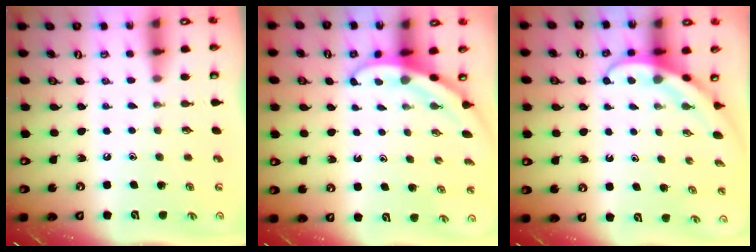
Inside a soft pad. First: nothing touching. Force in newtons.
{"total": 3.0, "press": 3.0, "slide": 0.1}
{"total": 3.9, "press": 3.9, "slide": 0.3}